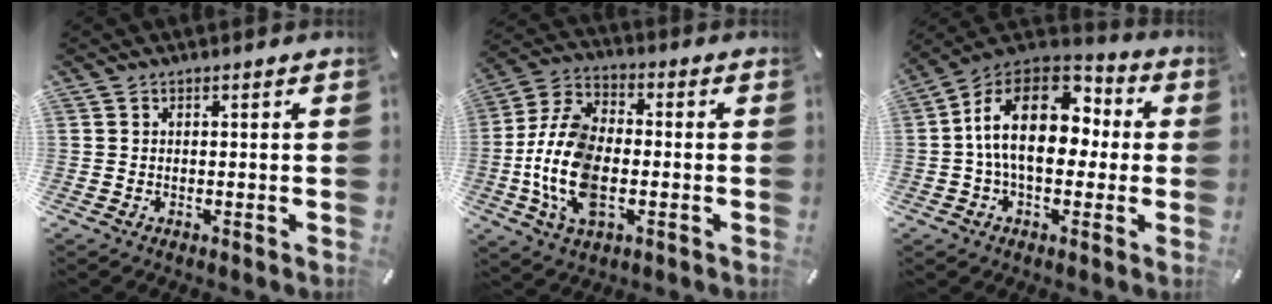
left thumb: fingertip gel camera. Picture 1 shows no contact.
{"total": 14.9, "force": [-3.4, 9.1, 11.2], "torque": [-0.261, -0.002, -0.063]}
{"total": 19.5, "force": [1.3, 12.4, 15.0], "torque": [-0.272, 0.008, 0.021]}